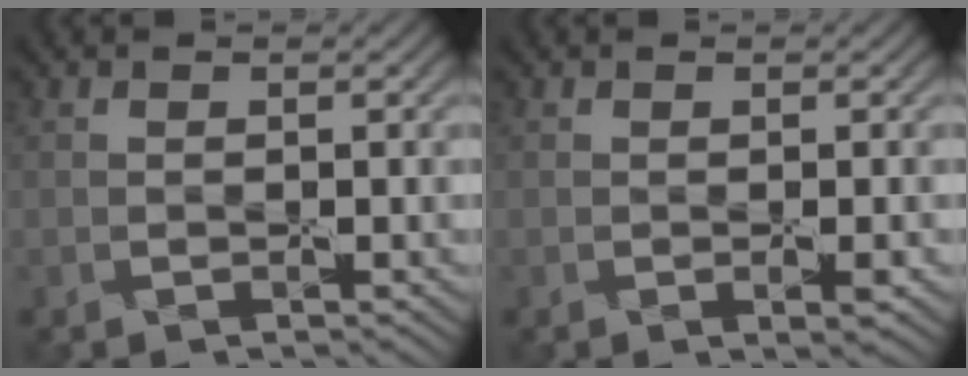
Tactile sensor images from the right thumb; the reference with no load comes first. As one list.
[{"total": 1.0, "force": [-0.2, 0.1, 1.0], "torque": [-0.019, -0.004, -0.003]}]